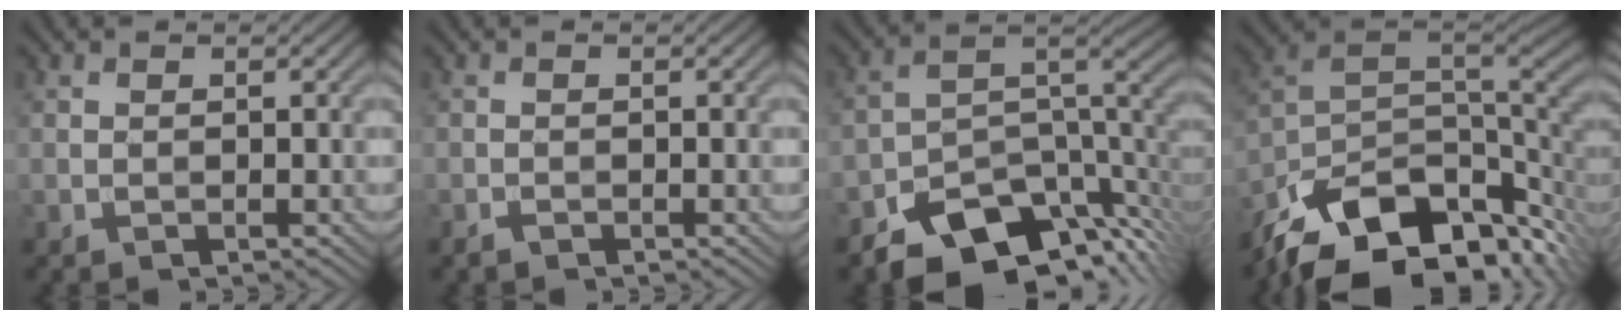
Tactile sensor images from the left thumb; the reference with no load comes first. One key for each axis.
{"total": 0.7, "fx": -0.6, "fy": 0.3, "fz": 0.3, "tx": -0.006, "ty": -0.002, "tz": -0.013}
{"total": 12.5, "fx": -8.5, "fy": 6.0, "fz": 6.9, "tx": -0.112, "ty": -0.016, "tz": -0.141}
{"total": 15.8, "fx": -9.0, "fy": 8.3, "fz": 10.0, "tx": -0.206, "ty": -0.032, "tz": -0.143}